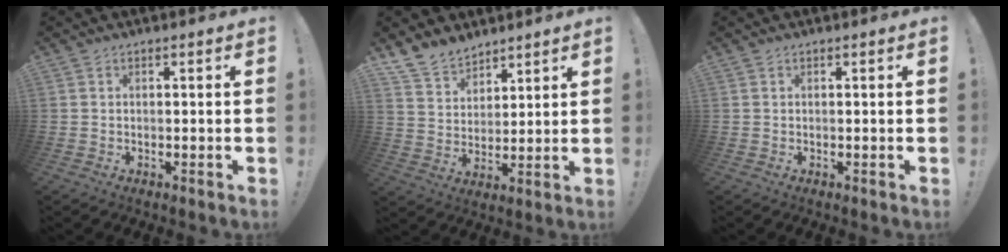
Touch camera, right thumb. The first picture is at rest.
{"total": 10.2, "force": [8.4, 5.5, 1.9], "torque": [-0.047, -0.058, 0.168]}
{"total": 0.0}